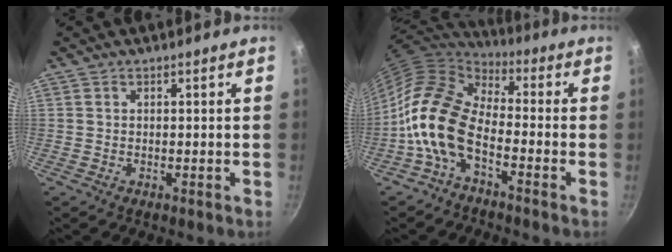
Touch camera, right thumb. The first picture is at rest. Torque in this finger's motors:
{"motor_torque": [0.25, 0.98, 1.87, -0.90, 0.53]}